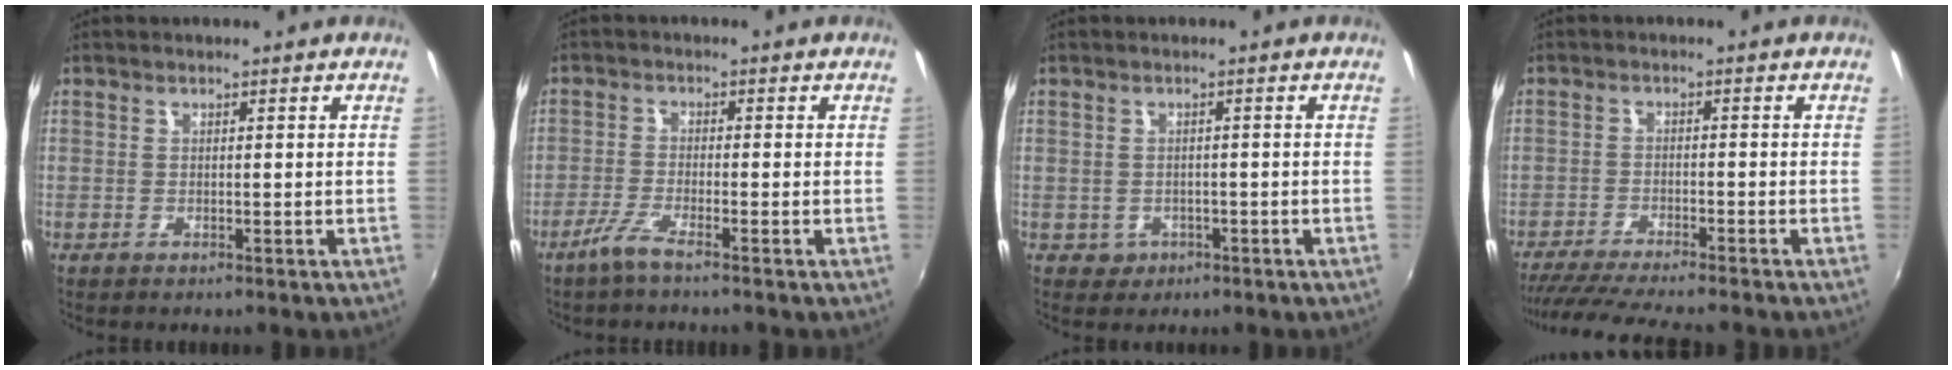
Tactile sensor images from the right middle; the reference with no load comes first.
{"total": 3.7, "force": [-2.8, -0.2, 2.4], "torque": [-0.066, -0.007, -0.057]}
{"total": 2.9, "force": [-1.0, 2.6, 0.7], "torque": [-0.022, 0.000, -0.007]}
{"total": 11.9, "force": [-10.5, 0.4, 5.6], "torque": [-0.125, -0.024, -0.173]}